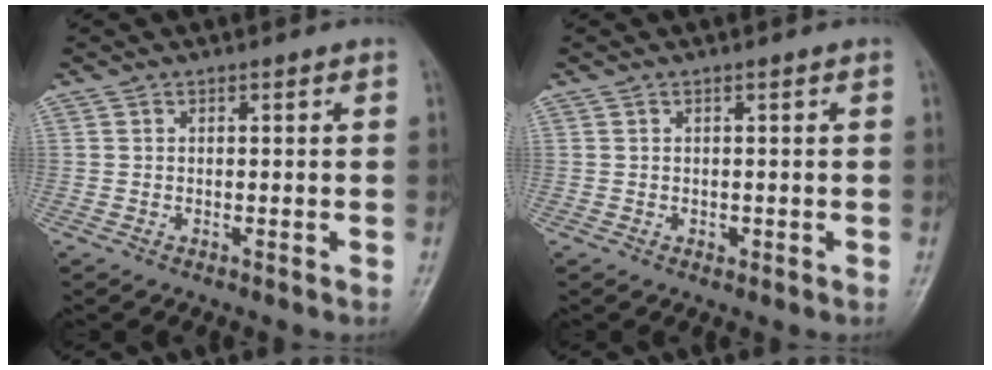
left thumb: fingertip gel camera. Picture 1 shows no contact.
{"total": 0.7, "force": [0.0, 0.5, 0.5], "torque": [-0.002, 0.001, 0.000]}